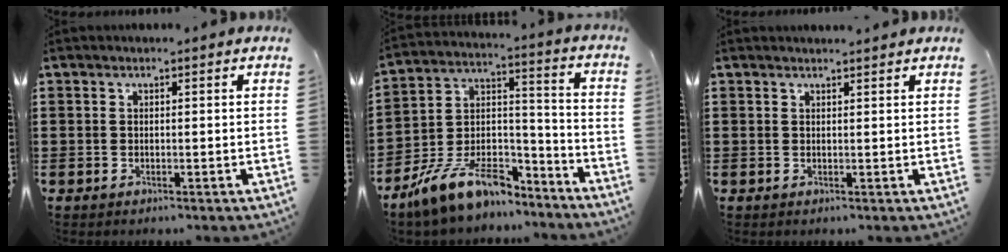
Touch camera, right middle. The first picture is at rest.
{"total": 11.6, "force": [-8.9, 4.8, 5.6], "torque": [-0.120, 0.028, -0.172]}
{"total": 1.0, "force": [1.0, -0.1, 0.2], "torque": [0.003, -0.006, 0.016]}